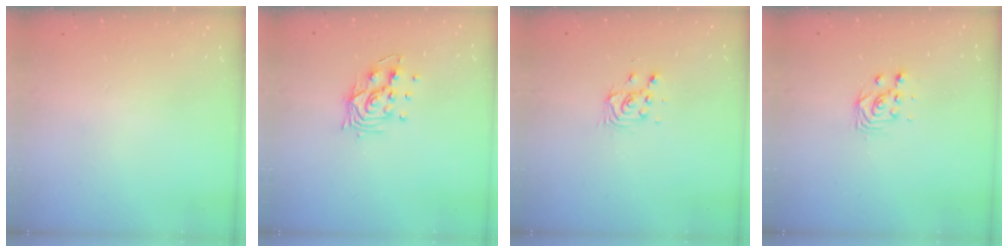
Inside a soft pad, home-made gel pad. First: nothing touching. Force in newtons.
{"total": 8.9, "press": 8.9, "slide": 0.7}
{"total": 3.1, "press": 3.1, "slide": 0.3}
{"total": 3.0, "press": 3.0, "slide": 0.2}